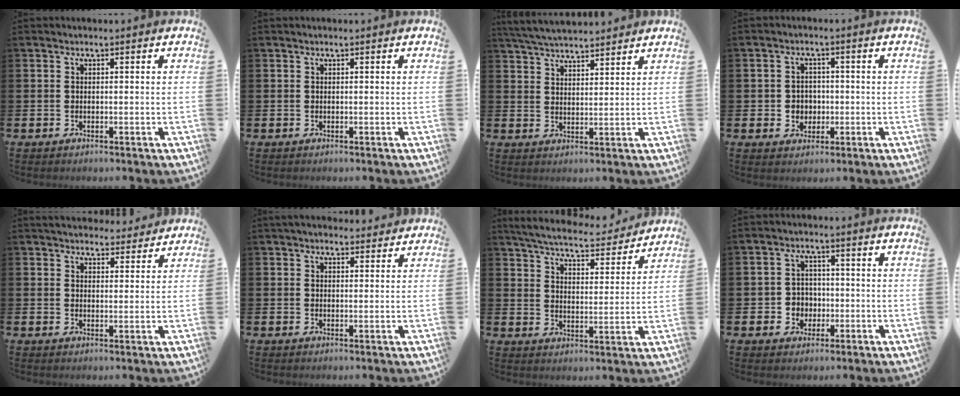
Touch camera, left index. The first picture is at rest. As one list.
[{"total": 0.0}, {"total": 5.0, "force": [4.9, 0.5, 0.8], "torque": [-0.035, -0.019, 0.091]}, {"total": 3.0, "force": [-0.1, 3.0, 0.7], "torque": [-0.011, 0.002, -0.010]}, {"total": 3.8, "force": [3.6, 0.9, 0.5], "torque": [-0.005, -0.017, 0.065]}, {"total": 2.8, "force": [2.6, 0.8, 0.4], "torque": [-0.002, -0.011, 0.046]}, {"total": 6.6, "force": [6.3, 0.7, 1.7], "torque": [-0.055, -0.045, 0.108]}, {"total": 3.4, "force": [-0.5, 3.3, 0.5], "torque": [-0.018, 0.002, -0.017]}]